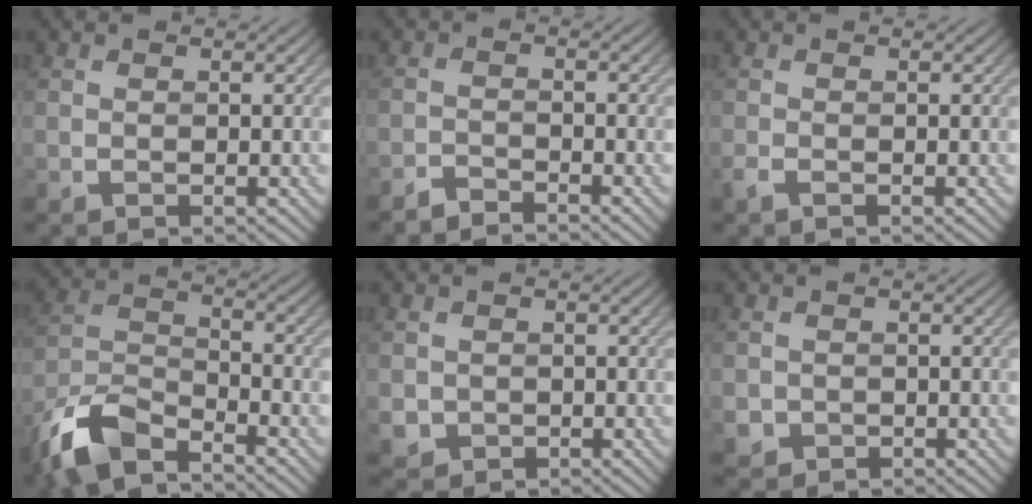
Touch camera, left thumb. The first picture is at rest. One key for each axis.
{"total": 2.2, "fx": -2.2, "fy": 0.1, "fz": 0.5, "tx": -0.005, "ty": 0.002, "tz": -0.047}
{"total": 0.9, "fx": -0.6, "fy": 0.1, "fz": 0.7, "tx": -0.017, "ty": -0.001, "tz": -0.015}
{"total": 9.8, "fx": -7.6, "fy": 3.2, "fz": 5.3, "tx": -0.108, "ty": -0.008, "tz": -0.166}
{"total": 1.9, "fx": -0.1, "fy": 1.8, "fz": 0.3, "tx": -0.016, "ty": -0.013, "tz": -0.001}
{"total": 1.6, "fx": -0.3, "fy": 1.5, "fz": 0.2, "tx": -0.008, "ty": -0.011, "tz": -0.007}